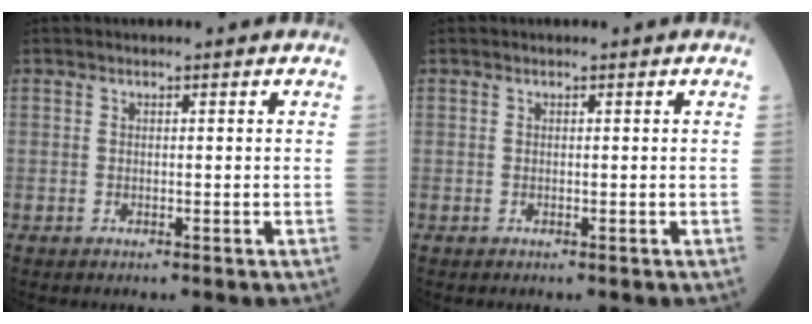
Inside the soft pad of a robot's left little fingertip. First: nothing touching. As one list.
[{"total": 0.0}]